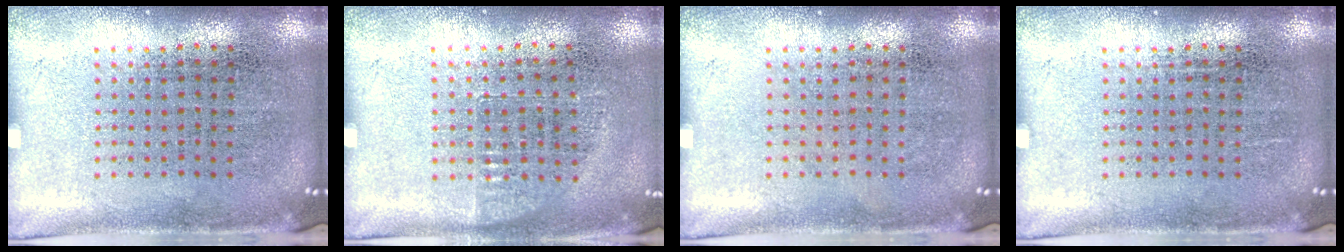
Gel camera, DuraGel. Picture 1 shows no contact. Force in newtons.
{"total": 0.7, "press": 0.6, "slide": 0.4}
{"total": 0.0}
{"total": 0.0}